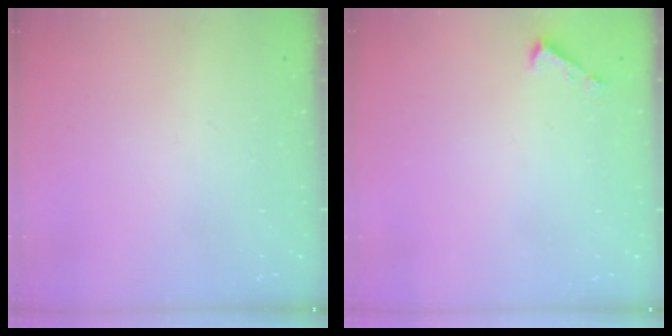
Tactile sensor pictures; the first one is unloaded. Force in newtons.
{"total": 1.6, "press": 1.6, "slide": 0.1}